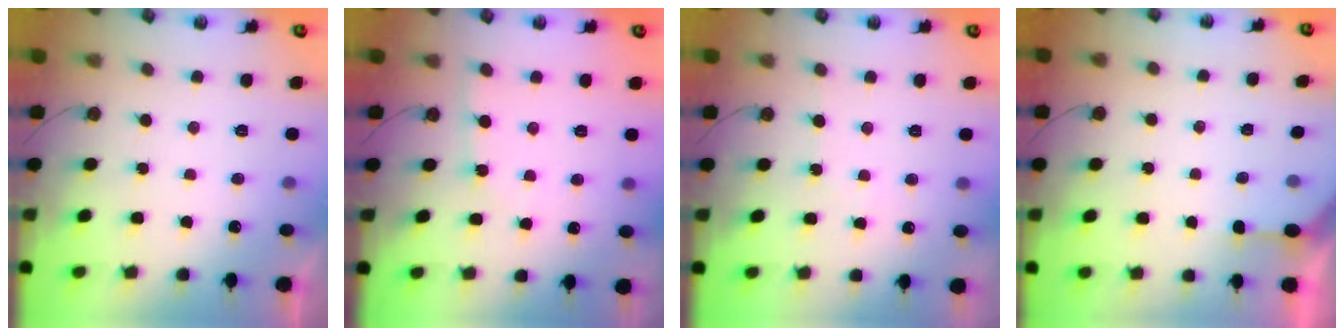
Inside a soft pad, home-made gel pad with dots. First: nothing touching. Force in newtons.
{"total": 2.6, "press": 2.6, "slide": 0.3}
{"total": 3.0, "press": 3.0, "slide": 0.5}
{"total": 2.0, "press": 2.0, "slide": 0.2}